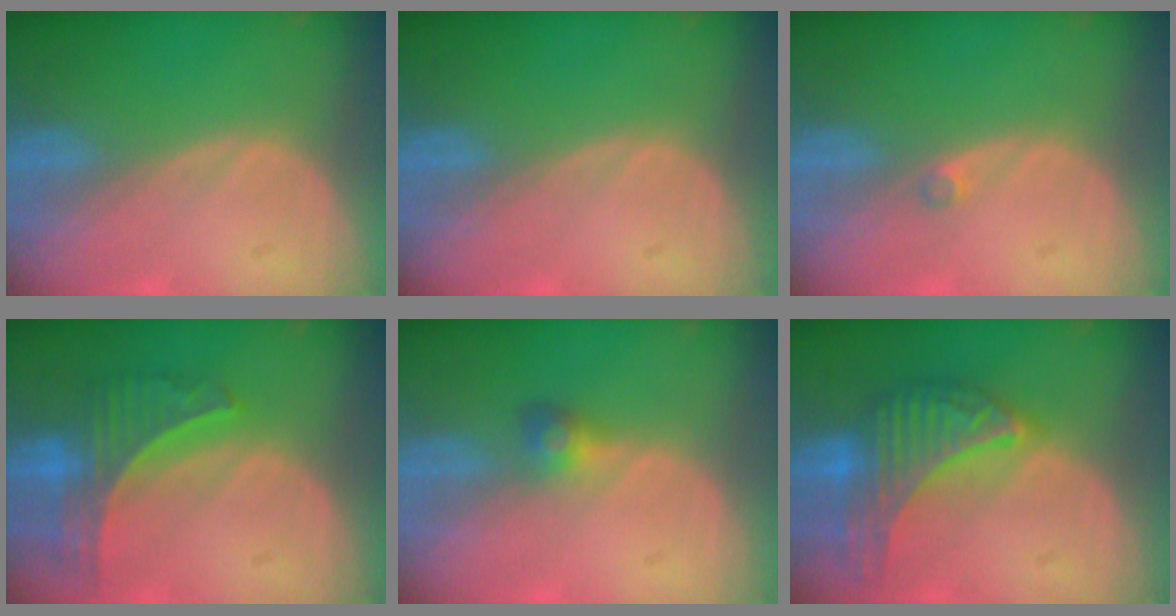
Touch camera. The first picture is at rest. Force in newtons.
{"total": 0.0}
{"total": 1.0, "press": 0.9, "slide": 0.5}
{"total": 7.8, "press": 6.8, "slide": 3.8}
{"total": 2.7, "press": 2.6, "slide": 0.8}
{"total": 9.6, "press": 9.5, "slide": 0.6}